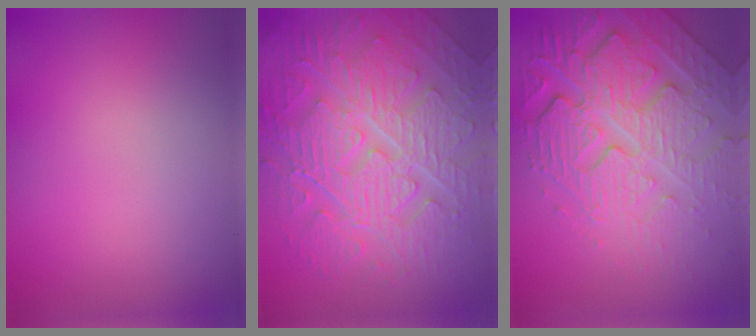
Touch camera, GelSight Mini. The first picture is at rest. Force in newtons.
{"total": 9.9, "press": 6.6, "slide": 7.3}
{"total": 7.3, "press": 5.8, "slide": 4.5}